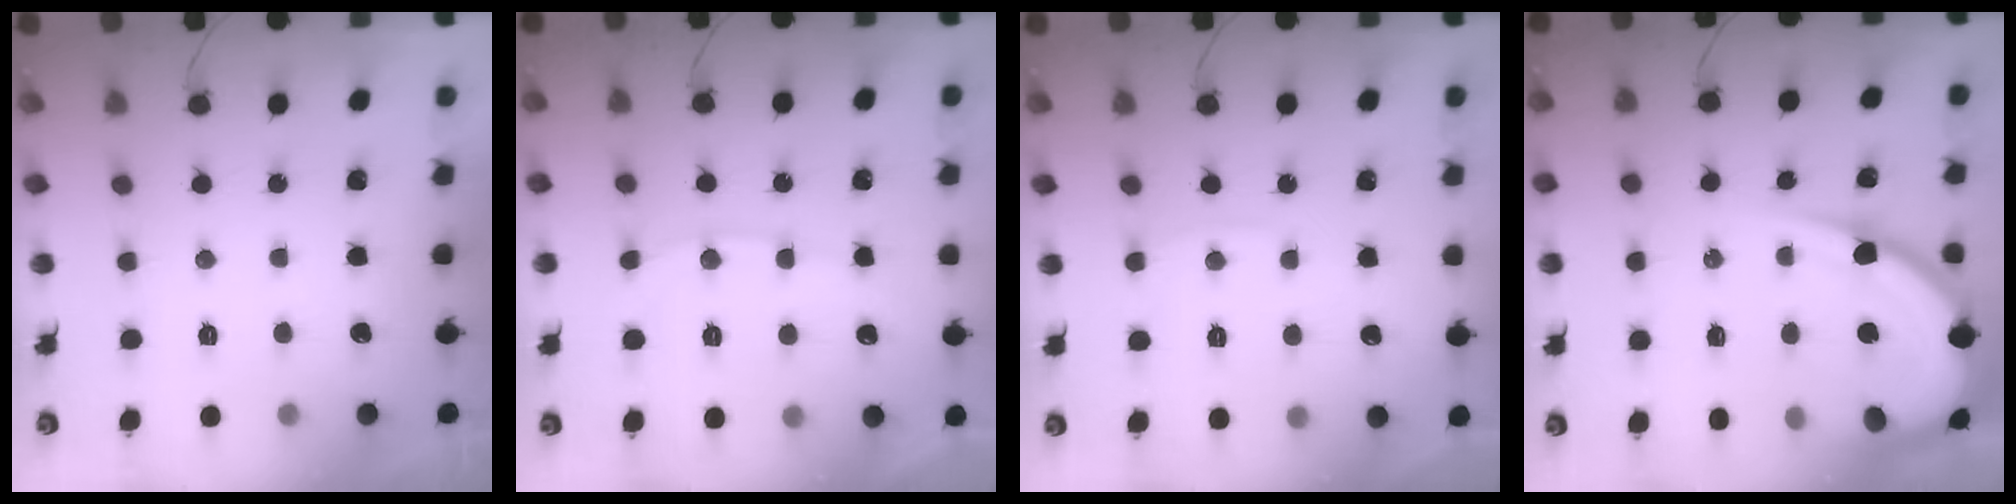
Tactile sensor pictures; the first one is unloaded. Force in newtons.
{"total": 7.7, "press": 7.6, "slide": 1.1}
{"total": 4.1, "press": 4.0, "slide": 0.5}
{"total": 15.4, "press": 15.3, "slide": 1.8}